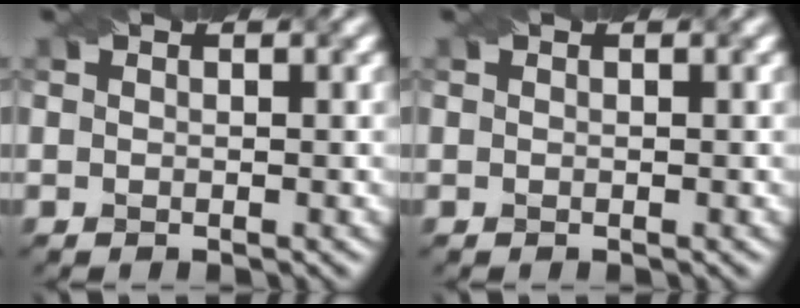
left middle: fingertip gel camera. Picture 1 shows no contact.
{"total": 0.0}